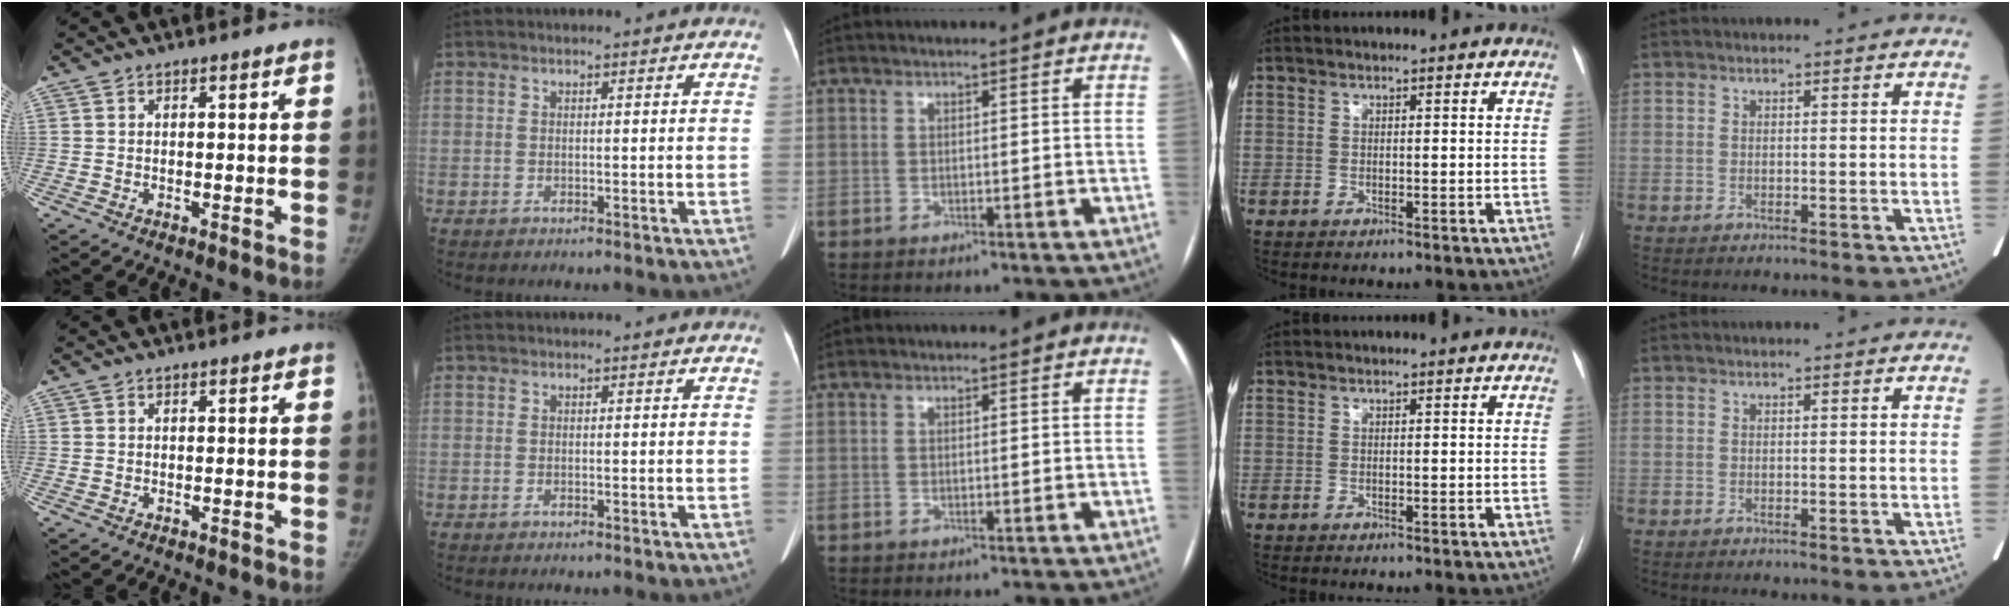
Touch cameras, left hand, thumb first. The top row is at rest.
{}